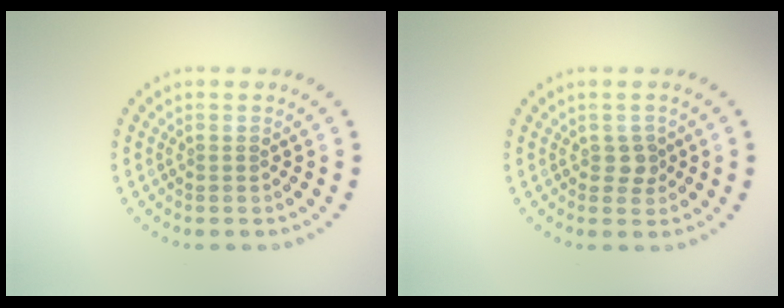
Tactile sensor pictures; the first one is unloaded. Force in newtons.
{"total": 1.3, "press": 1.3, "slide": 0.5}